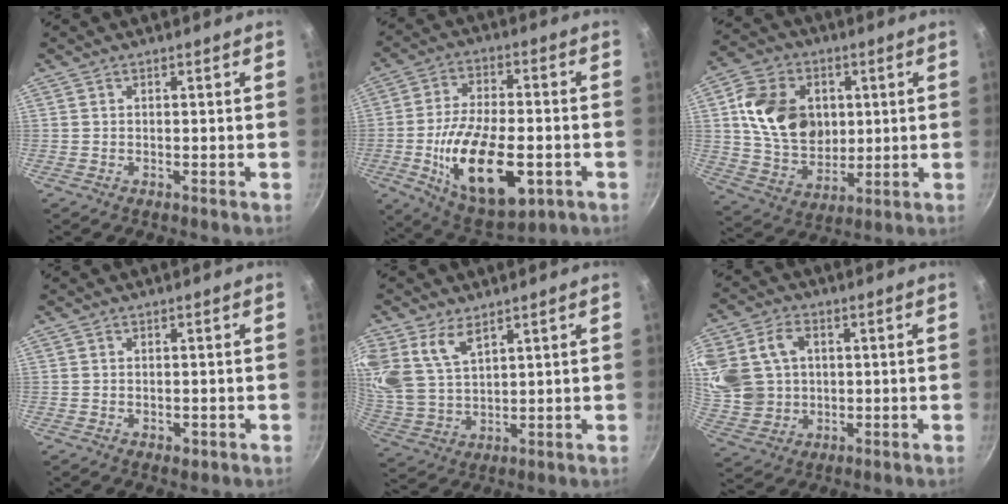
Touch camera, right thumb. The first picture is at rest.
{"total": 20.4, "force": [-5.3, 10.0, 16.9], "torque": [-0.281, 0.012, -0.080]}
{"total": 16.7, "force": [3.2, 12.8, 10.3], "torque": [-0.159, -0.002, 0.061]}
{"total": 2.0, "force": [-0.6, 1.3, 1.4], "torque": [-0.018, -0.004, -0.008]}
{"total": 10.8, "force": [6.2, 6.2, 6.4], "torque": [-0.127, -0.026, 0.135]}
{"total": 18.3, "force": [3.4, 14.7, 10.4], "torque": [-0.231, 0.016, 0.077]}